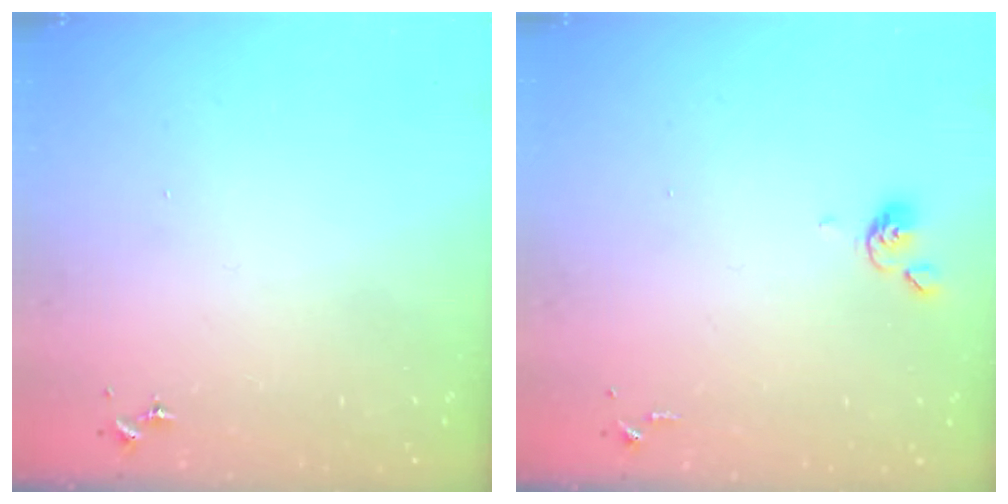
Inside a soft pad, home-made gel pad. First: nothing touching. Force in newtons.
{"total": 4.6, "press": 4.5, "slide": 0.5}